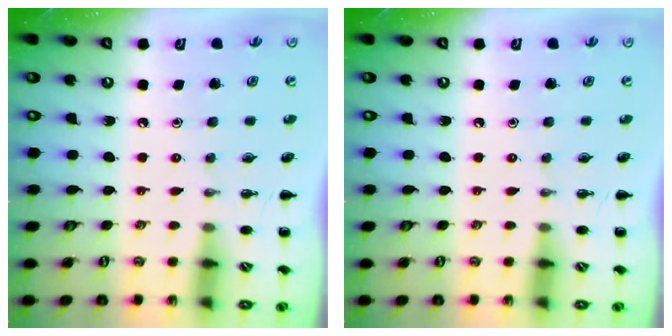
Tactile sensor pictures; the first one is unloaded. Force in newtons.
{"total": 0.0}